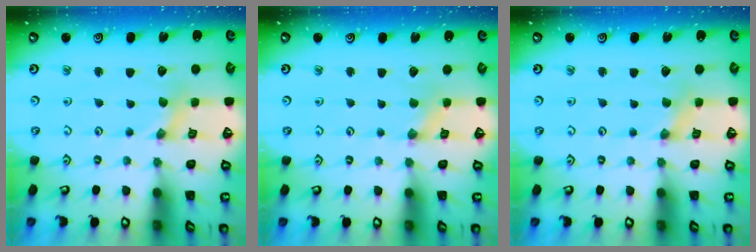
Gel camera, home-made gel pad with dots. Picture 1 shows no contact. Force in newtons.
{"total": 0.0}
{"total": 0.0}